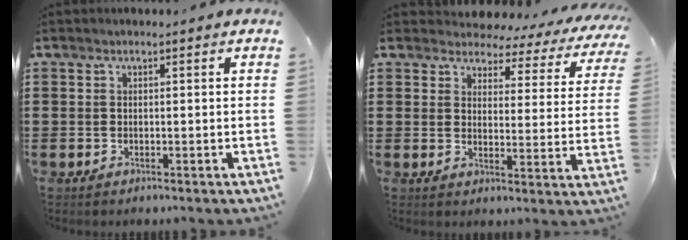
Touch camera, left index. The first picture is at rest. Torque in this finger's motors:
{"motor_torque": [1.11, -1.03, 0.26, 0.04]}